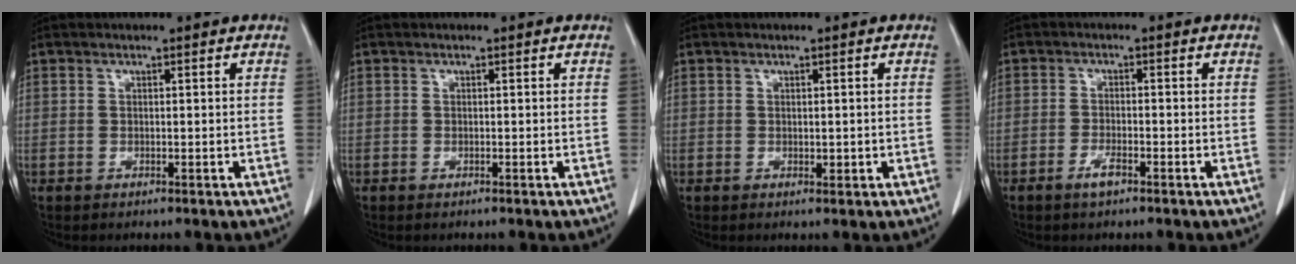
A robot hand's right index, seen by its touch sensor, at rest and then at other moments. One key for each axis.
{"total": 0.0}
{"total": 1.2, "fx": -0.1, "fy": 0.6, "fz": 1.0, "tx": -0.012, "ty": -0.002, "tz": 0.003}
{"total": 2.5, "fx": -1.7, "fy": 0.5, "fz": 1.8, "tx": -0.036, "ty": 0.000, "tz": -0.033}